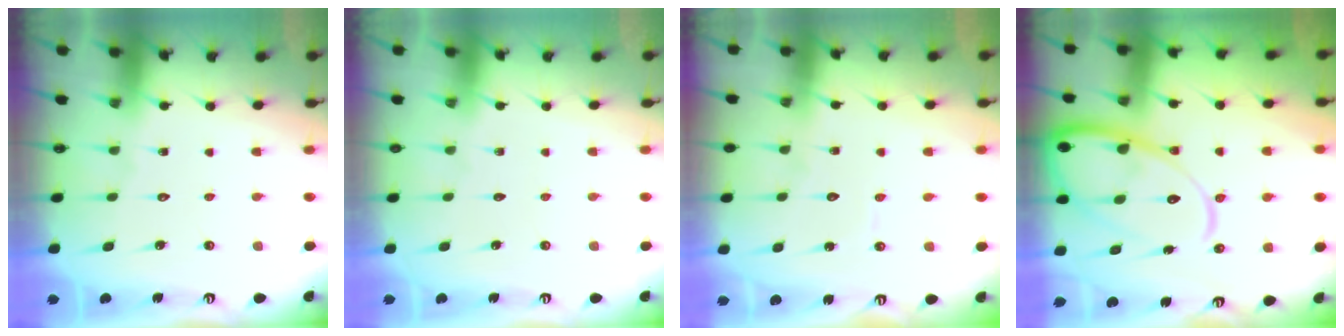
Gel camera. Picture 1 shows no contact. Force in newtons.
{"total": 0.0}
{"total": 3.3, "press": 3.3, "slide": 0.1}
{"total": 17.0, "press": 16.9, "slide": 1.8}